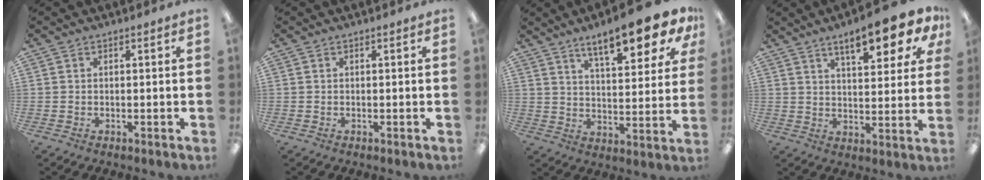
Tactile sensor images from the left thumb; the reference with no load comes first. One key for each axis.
{"total": 0.0}
{"total": 14.4, "fx": 10.3, "fy": 4.1, "fz": 9.2, "tx": -0.130, "ty": -0.056, "tz": 0.168}
{"total": 12.7, "fx": 8.1, "fy": 4.0, "fz": 9.0, "tx": -0.125, "ty": -0.038, "tz": 0.130}